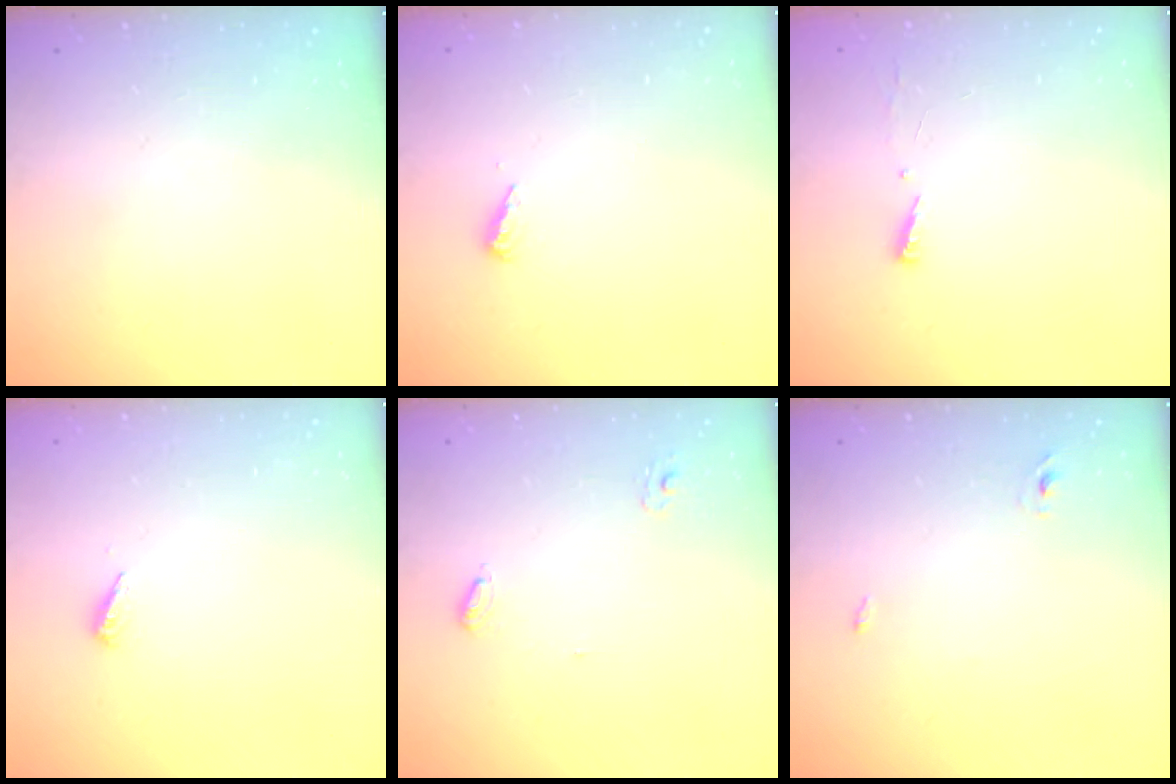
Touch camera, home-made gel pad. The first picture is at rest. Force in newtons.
{"total": 3.6, "press": 3.6, "slide": 0.4}
{"total": 4.1, "press": 4.0, "slide": 1.0}
{"total": 2.9, "press": 2.9, "slide": 0.3}
{"total": 4.2, "press": 4.2, "slide": 0.3}
{"total": 2.3, "press": 2.1, "slide": 1.0}